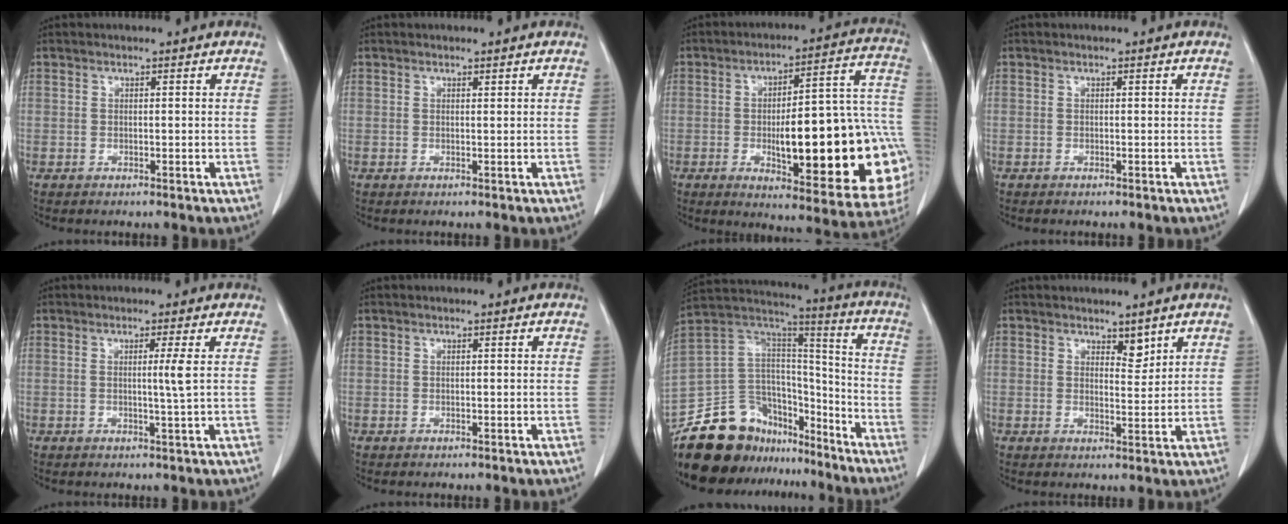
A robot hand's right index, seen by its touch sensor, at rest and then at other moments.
{"total": 0.0}
{"total": 26.2, "force": [-4.6, 6.1, 25.1], "torque": [-0.251, 0.020, -0.048]}
{"total": 0.0}
{"total": 2.3, "force": [0.4, -0.9, 2.1], "torque": [-0.039, -0.007, 0.008]}
{"total": 0.0}
{"total": 19.6, "force": [-15.8, 10.2, 5.8], "torque": [-0.101, 0.076, -0.259]}
{"total": 2.6, "force": [2.0, 1.0, 1.3], "torque": [-0.018, -0.009, 0.036]}